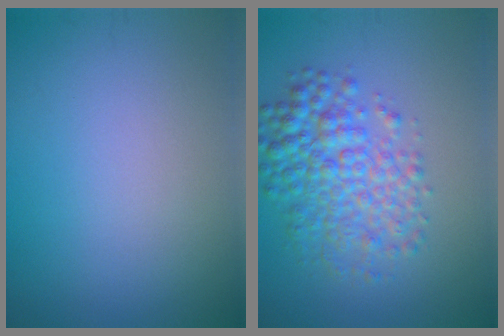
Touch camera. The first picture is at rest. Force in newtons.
{"total": 5.5, "press": 5.5, "slide": 0.1}